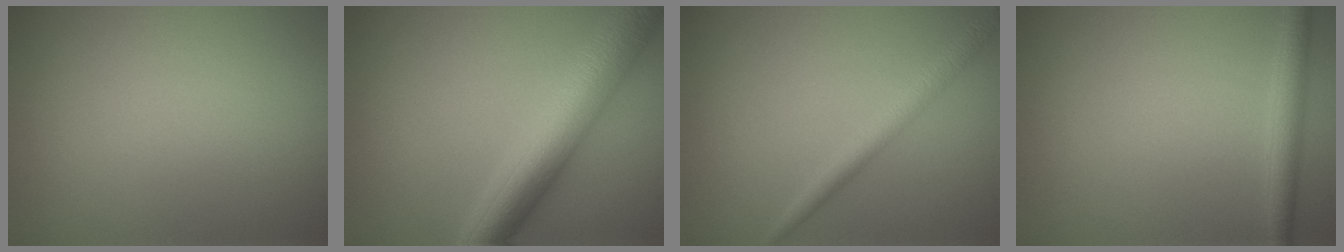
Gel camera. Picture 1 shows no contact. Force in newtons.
{"total": 8.1, "press": 8.1, "slide": 0.1}
{"total": 2.4, "press": 2.4, "slide": 0.1}
{"total": 2.2, "press": 2.2, "slide": 0.1}